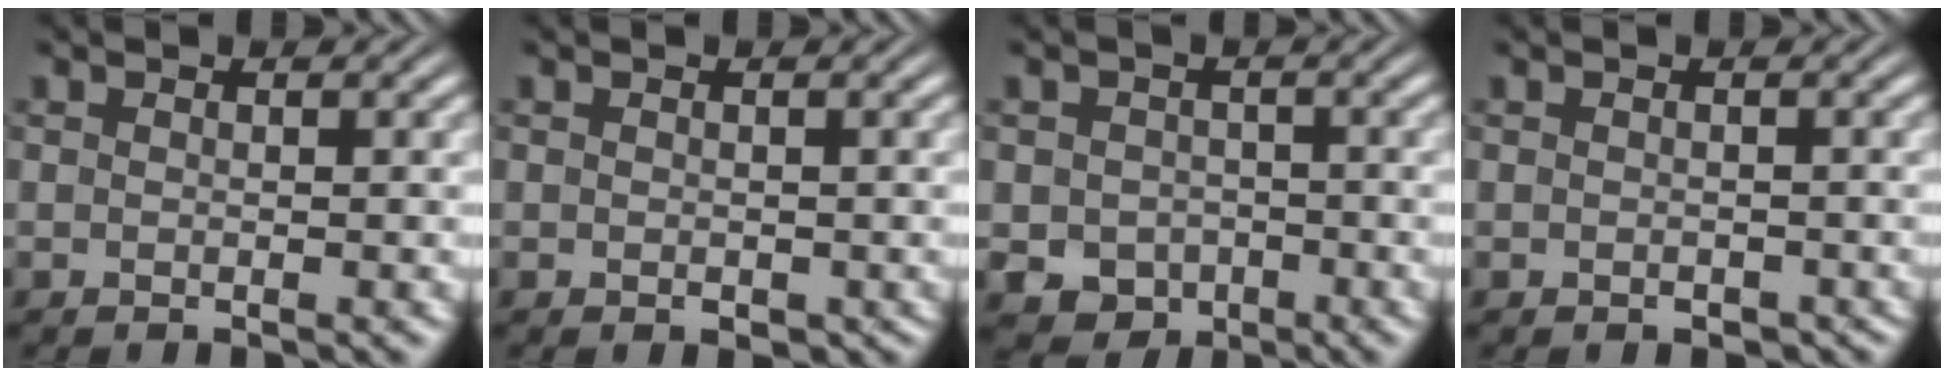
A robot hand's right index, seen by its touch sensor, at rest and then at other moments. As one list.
[{"total": 1.1, "force": [-0.7, 0.7, 0.5], "torque": [-0.007, -0.012, -0.004]}, {"total": 7.6, "force": [-3.2, 6.6, 2.0], "torque": [-0.033, -0.038, -0.046]}, {"total": 1.2, "force": [-1.1, 0.5, 0.2], "torque": [-0.005, -0.011, -0.010]}]